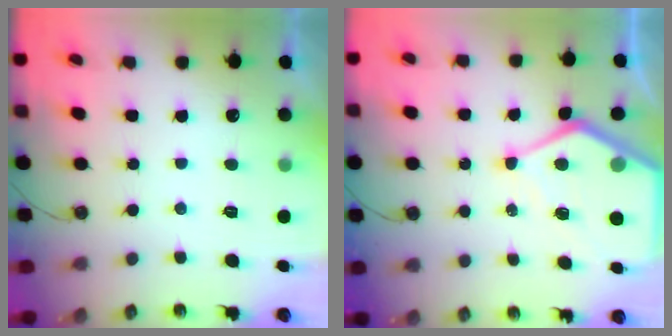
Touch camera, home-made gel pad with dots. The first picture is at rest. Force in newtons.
{"total": 12.0, "press": 11.9, "slide": 1.3}